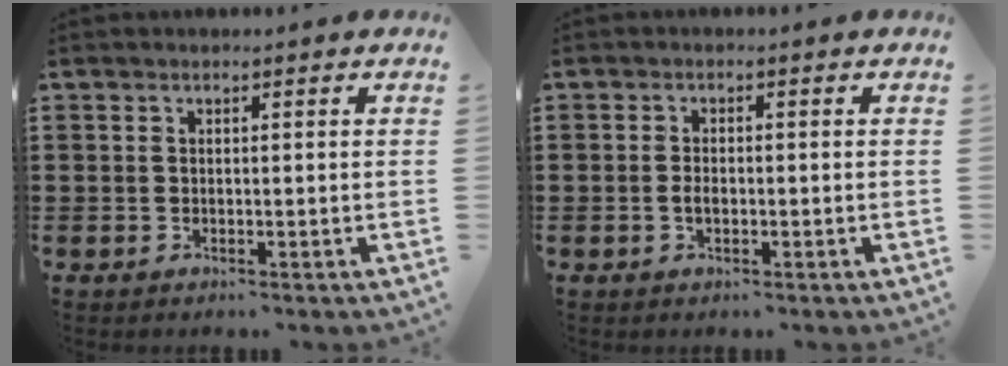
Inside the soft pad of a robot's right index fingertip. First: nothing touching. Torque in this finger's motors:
{"motor_torque": [1.10, 1.04, 0.04, 0.05]}